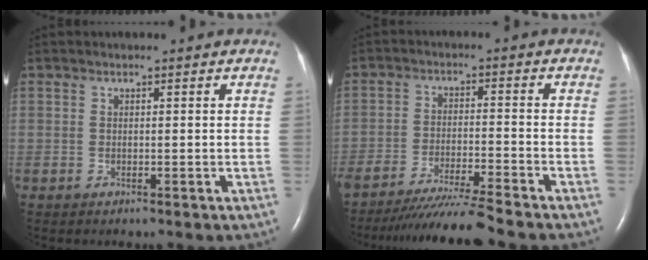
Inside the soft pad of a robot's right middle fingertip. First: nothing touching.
{"total": 10.2, "force": [-9.1, -1.6, 4.4], "torque": [-0.066, -0.032, -0.156]}